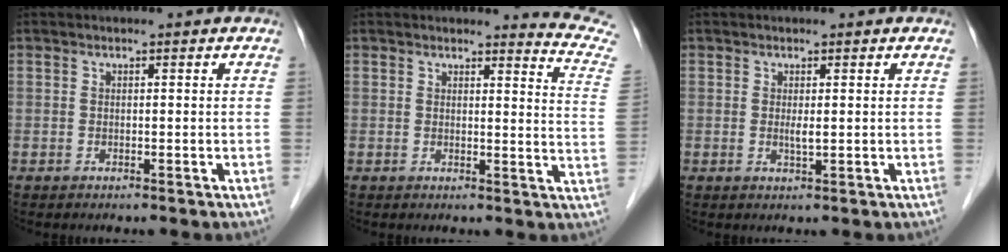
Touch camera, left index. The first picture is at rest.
{"total": 8.2, "force": [8.2, -0.9, -0.2], "torque": [0.001, -0.097, 0.064]}
{"total": 1.3, "force": [0.3, 0.2, 1.2], "torque": [-0.029, -0.002, 0.007]}